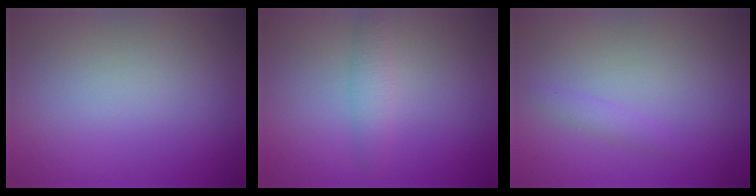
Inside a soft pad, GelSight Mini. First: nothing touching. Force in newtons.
{"total": 1.8, "press": 1.8, "slide": 0.1}
{"total": 1.0, "press": 1.0, "slide": 0.0}